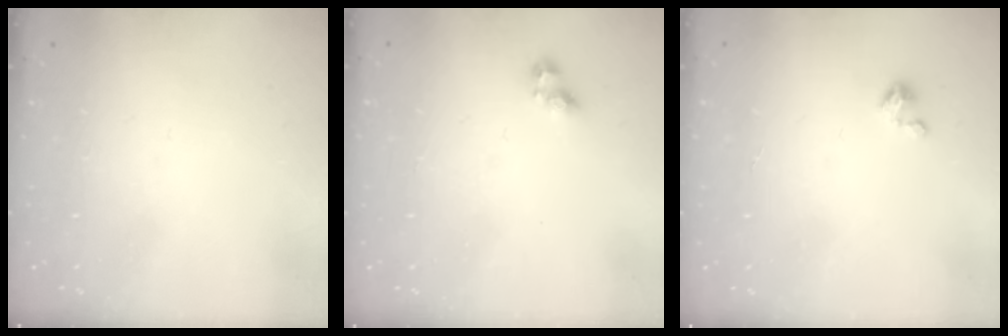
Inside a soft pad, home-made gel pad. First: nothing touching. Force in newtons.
{"total": 2.7, "press": 2.7, "slide": 0.3}
{"total": 2.2, "press": 2.1, "slide": 0.3}